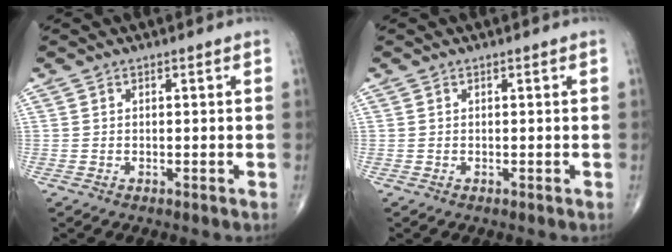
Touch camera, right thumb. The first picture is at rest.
{"total": 0.0}